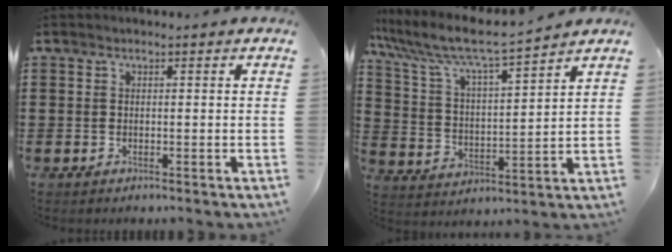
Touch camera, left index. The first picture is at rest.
{"total": 8.0, "force": [7.1, 0.5, 3.7], "torque": [-0.103, -0.041, 0.117]}